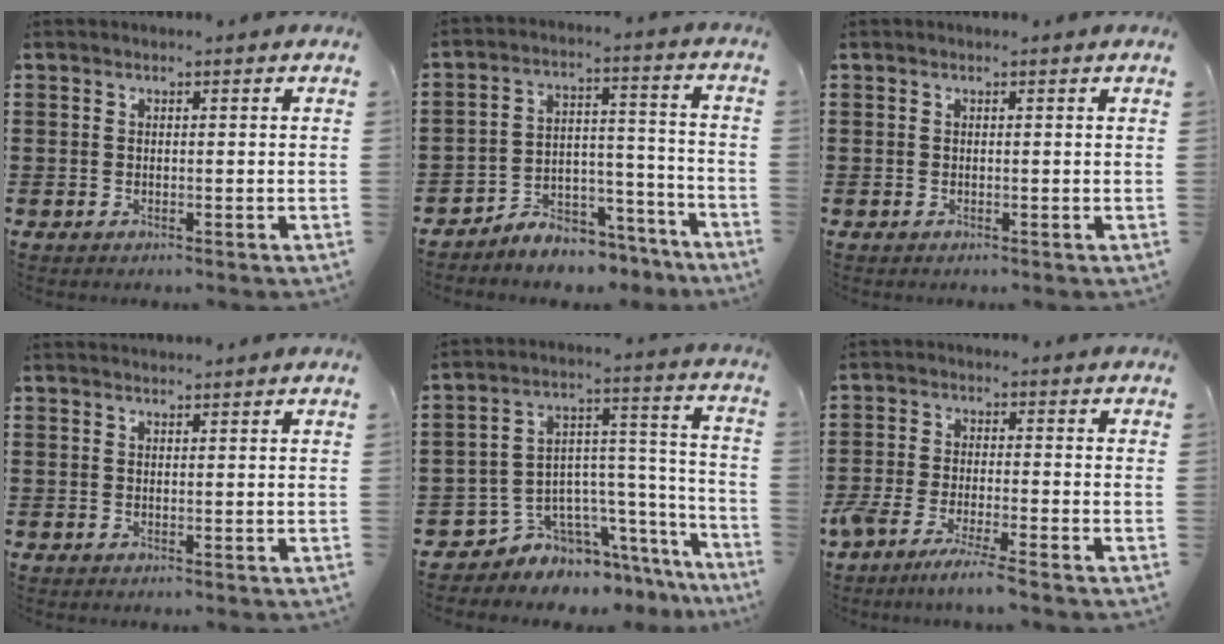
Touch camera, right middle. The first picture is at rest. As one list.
[{"total": 5.8, "force": [-5.6, 1.6, 0.5], "torque": [-0.006, 0.017, -0.111]}, {"total": 0.0}, {"total": 1.1, "force": [1.1, -0.1, 0.0], "torque": [-0.002, -0.003, 0.021]}, {"total": 5.9, "force": [-4.7, 3.5, 0.3], "torque": [-0.016, -0.009, -0.086]}, {"total": 5.0, "force": [-4.2, -0.3, 2.6], "torque": [-0.071, -0.024, -0.085]}]